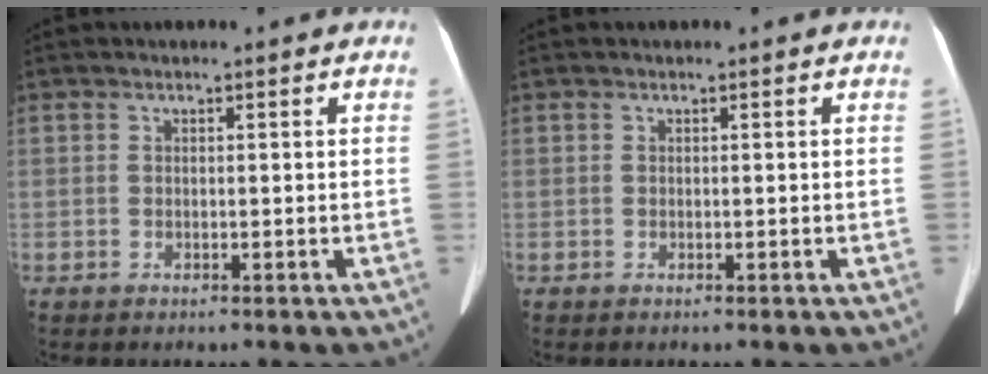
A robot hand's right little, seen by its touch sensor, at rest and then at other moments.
{"total": 0.0}